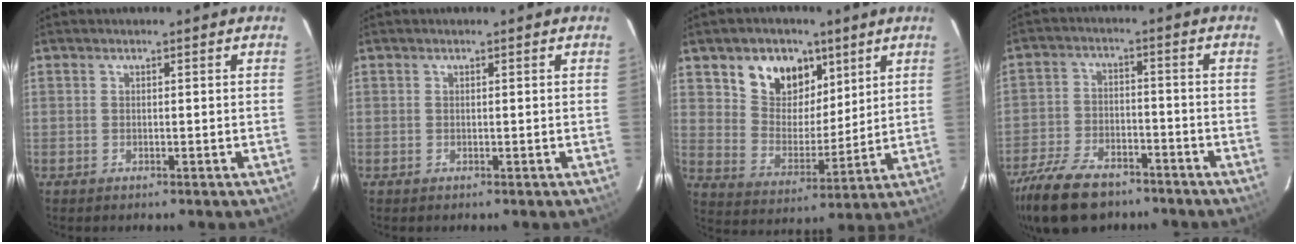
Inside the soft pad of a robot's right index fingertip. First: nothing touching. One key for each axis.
{"total": 0.0}
{"total": 12.5, "fx": 6.9, "fy": 8.8, "fz": 5.7, "tx": -0.114, "ty": 0.016, "tz": 0.130}
{"total": 16.5, "fx": -12.2, "fy": 7.8, "fz": 8.0, "tx": -0.193, "ty": -0.017, "tz": -0.212}